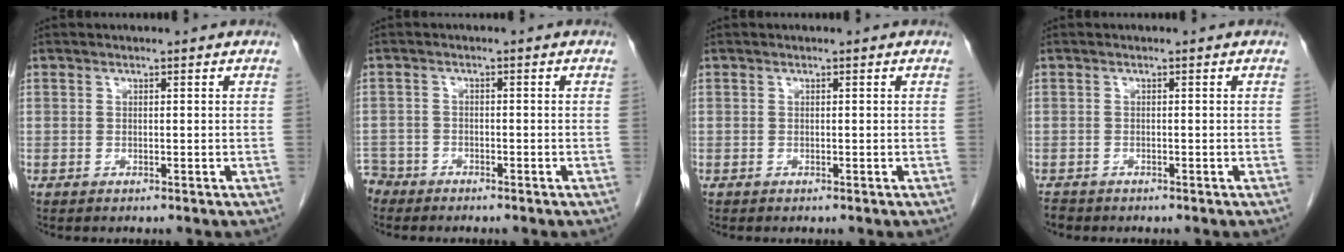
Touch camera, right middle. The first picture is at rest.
{"total": 3.5, "force": [-3.2, 1.5, -0.4], "torque": [0.004, 0.000, -0.065]}
{"total": 0.0}
{"total": 1.5, "force": [-1.3, 0.7, 0.1], "torque": [-0.010, -0.003, -0.023]}